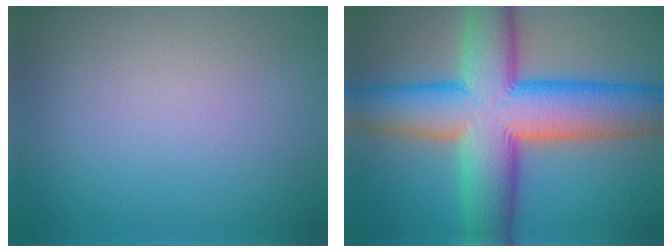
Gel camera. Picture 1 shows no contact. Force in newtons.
{"total": 14.0, "press": 14.0, "slide": 0.5}